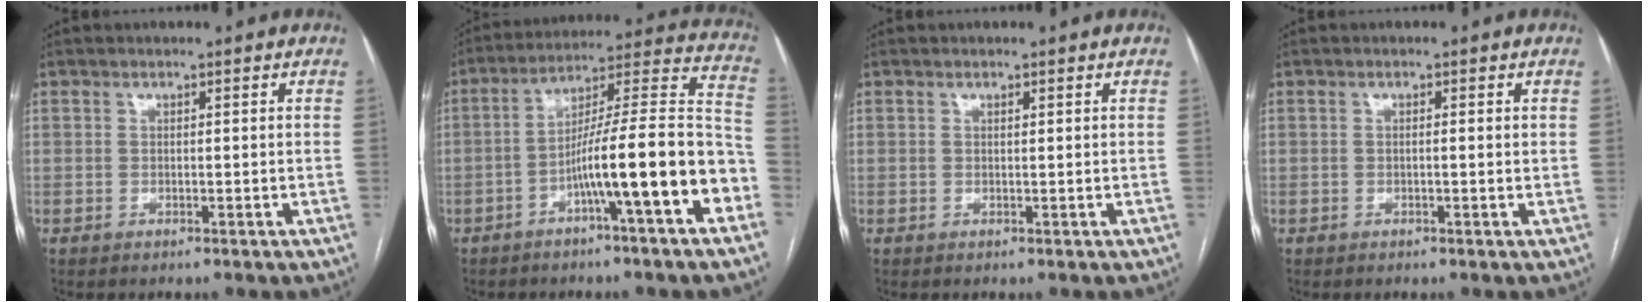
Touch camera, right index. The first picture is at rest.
{"total": 16.9, "force": [-6.4, 0.2, 15.6], "torque": [-0.234, 0.023, -0.104]}
{"total": 0.0}
{"total": 0.9, "force": [0.1, 0.0, 0.9], "torque": [-0.018, 0.002, 0.001]}